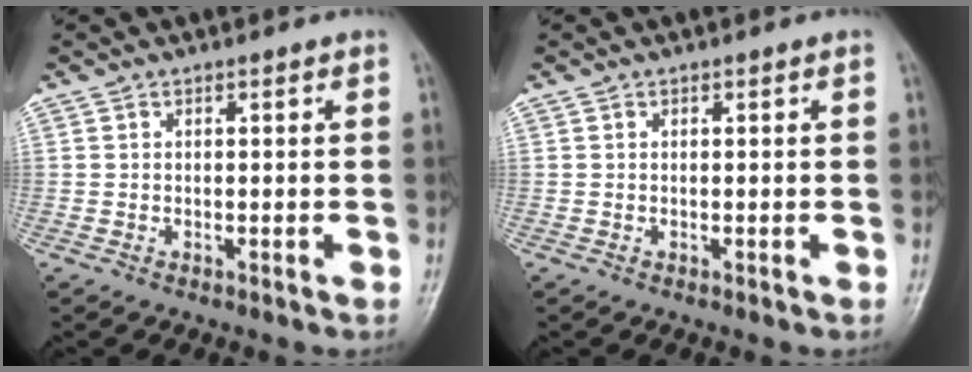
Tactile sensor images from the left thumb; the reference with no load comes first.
{"total": 0.0}